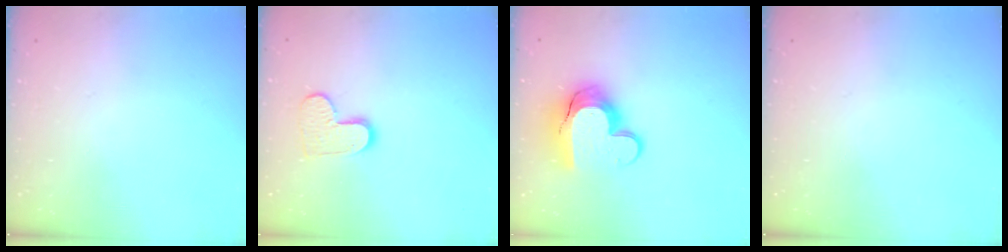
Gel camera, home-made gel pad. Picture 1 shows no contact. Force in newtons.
{"total": 9.4, "press": 9.4, "slide": 0.6}
{"total": 14.0, "press": 13.9, "slide": 0.7}
{"total": 0.0}